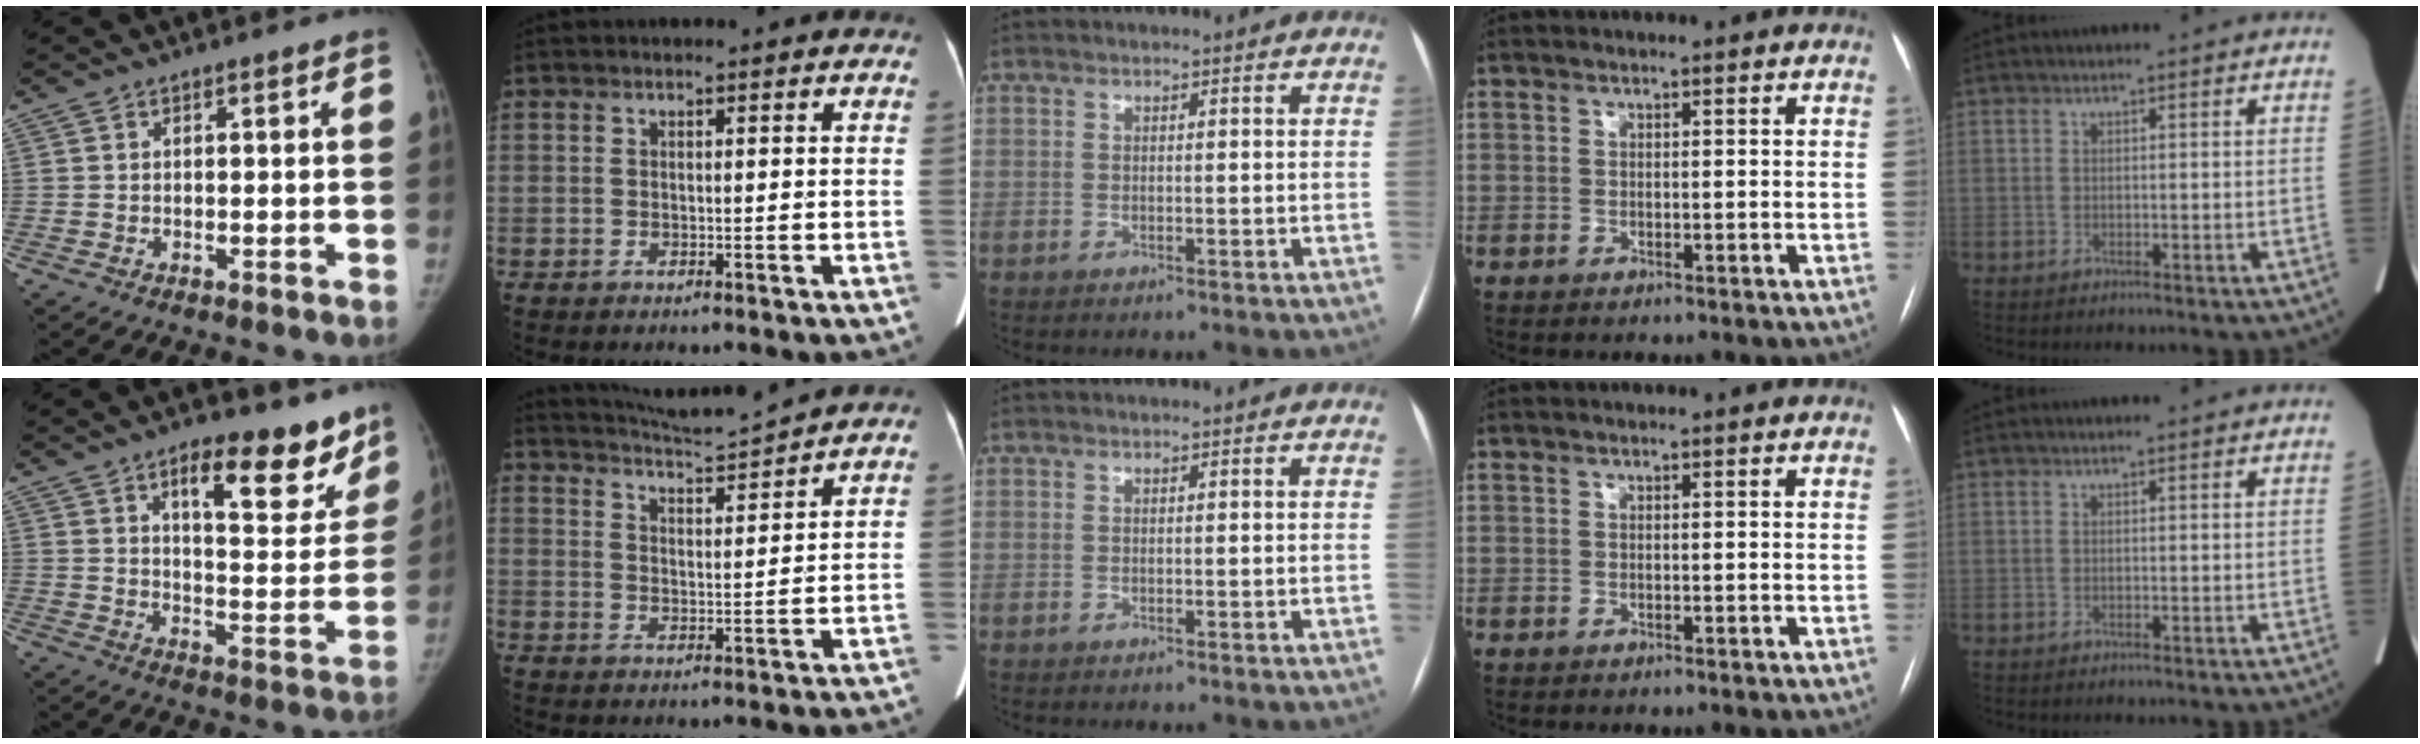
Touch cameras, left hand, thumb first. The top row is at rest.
{"thumb": {"total": 15.1, "force": [10.2, 5.9, 9.5], "torque": [-0.068, -0.062, 0.146]}, "index": {"total": 7.4, "force": [7.1, -1.6, 0.7], "torque": [-0.030, -0.003, 0.126]}}